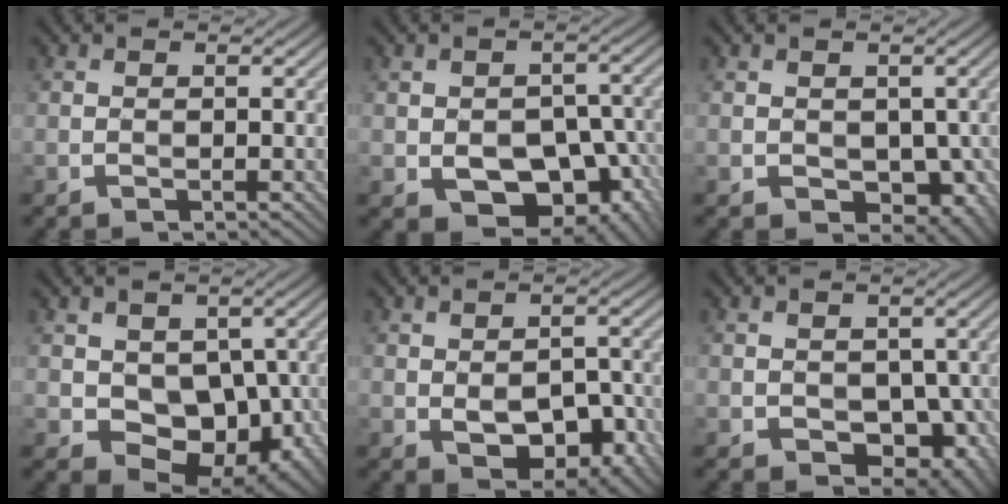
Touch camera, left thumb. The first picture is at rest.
{"total": 10.3, "force": [-3.5, 6.7, 7.0], "torque": [-0.109, -0.024, -0.039]}
{"total": 5.6, "force": [-0.7, 4.0, 3.8], "torque": [-0.064, -0.024, -0.006]}
{"total": 9.9, "force": [-0.3, 7.4, 6.5], "torque": [-0.098, -0.028, 0.003]}
{"total": 6.8, "force": [-1.9, 4.0, 5.2], "torque": [-0.082, -0.012, -0.022]}
{"total": 7.0, "force": [-1.7, 5.0, 4.6], "torque": [-0.073, -0.028, -0.016]}